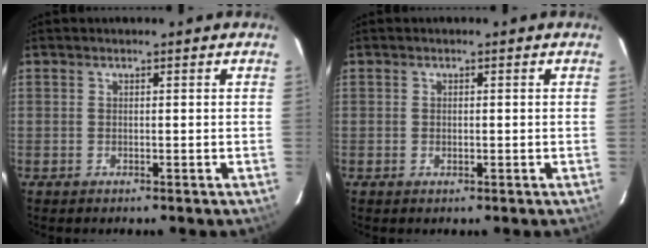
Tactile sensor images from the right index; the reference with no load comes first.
{"total": 0.8, "force": [-0.1, 0.6, 0.4], "torque": [-0.007, 0.000, -0.002]}